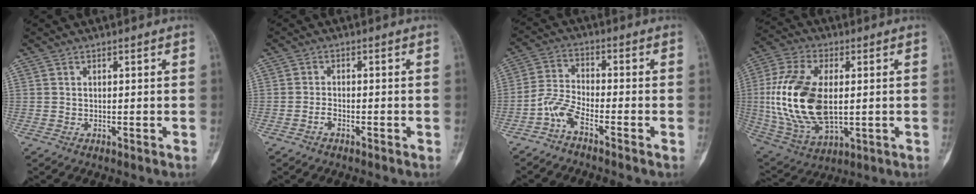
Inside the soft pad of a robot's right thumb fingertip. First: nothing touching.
{"total": 1.6, "force": [-1.0, 0.8, 0.9], "torque": [-0.015, 0.008, -0.022]}
{"total": 5.1, "force": [-3.5, 1.5, 3.3], "torque": [-0.074, 0.024, -0.078]}
{"total": 19.8, "force": [0.5, 11.0, 16.5], "torque": [-0.343, -0.008, 0.020]}